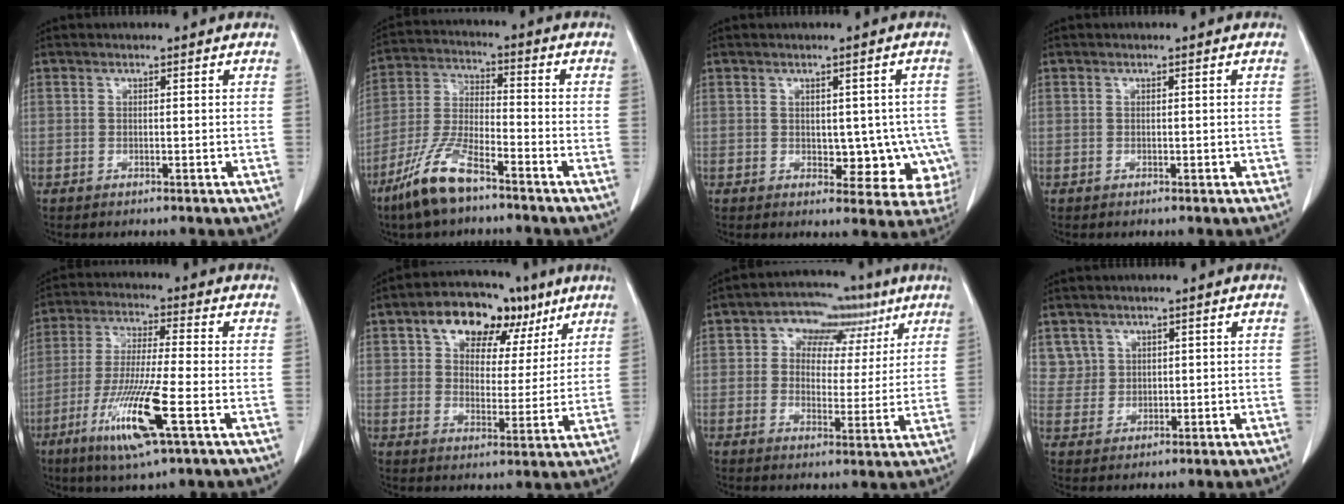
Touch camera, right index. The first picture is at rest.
{"total": 10.5, "force": [-7.3, 2.4, 7.2], "torque": [-0.156, -0.013, -0.144]}
{"total": 8.5, "force": [-1.3, 5.3, 6.5], "torque": [-0.051, 0.013, -0.005]}
{"total": 0.9, "force": [-0.3, 0.6, 0.6], "torque": [-0.007, 0.005, -0.002]}
{"total": 12.6, "force": [-5.2, 0.3, 11.4], "torque": [-0.232, -0.027, -0.097]}
{"total": 12.5, "force": [6.8, 7.8, 7.0], "torque": [-0.092, 0.035, 0.106]}
{"total": 9.9, "force": [4.5, 6.6, 5.8], "torque": [-0.066, 0.033, 0.064]}
{"total": 3.6, "force": [1.8, 3.1, -0.3], "torque": [0.016, 0.008, 0.035]}